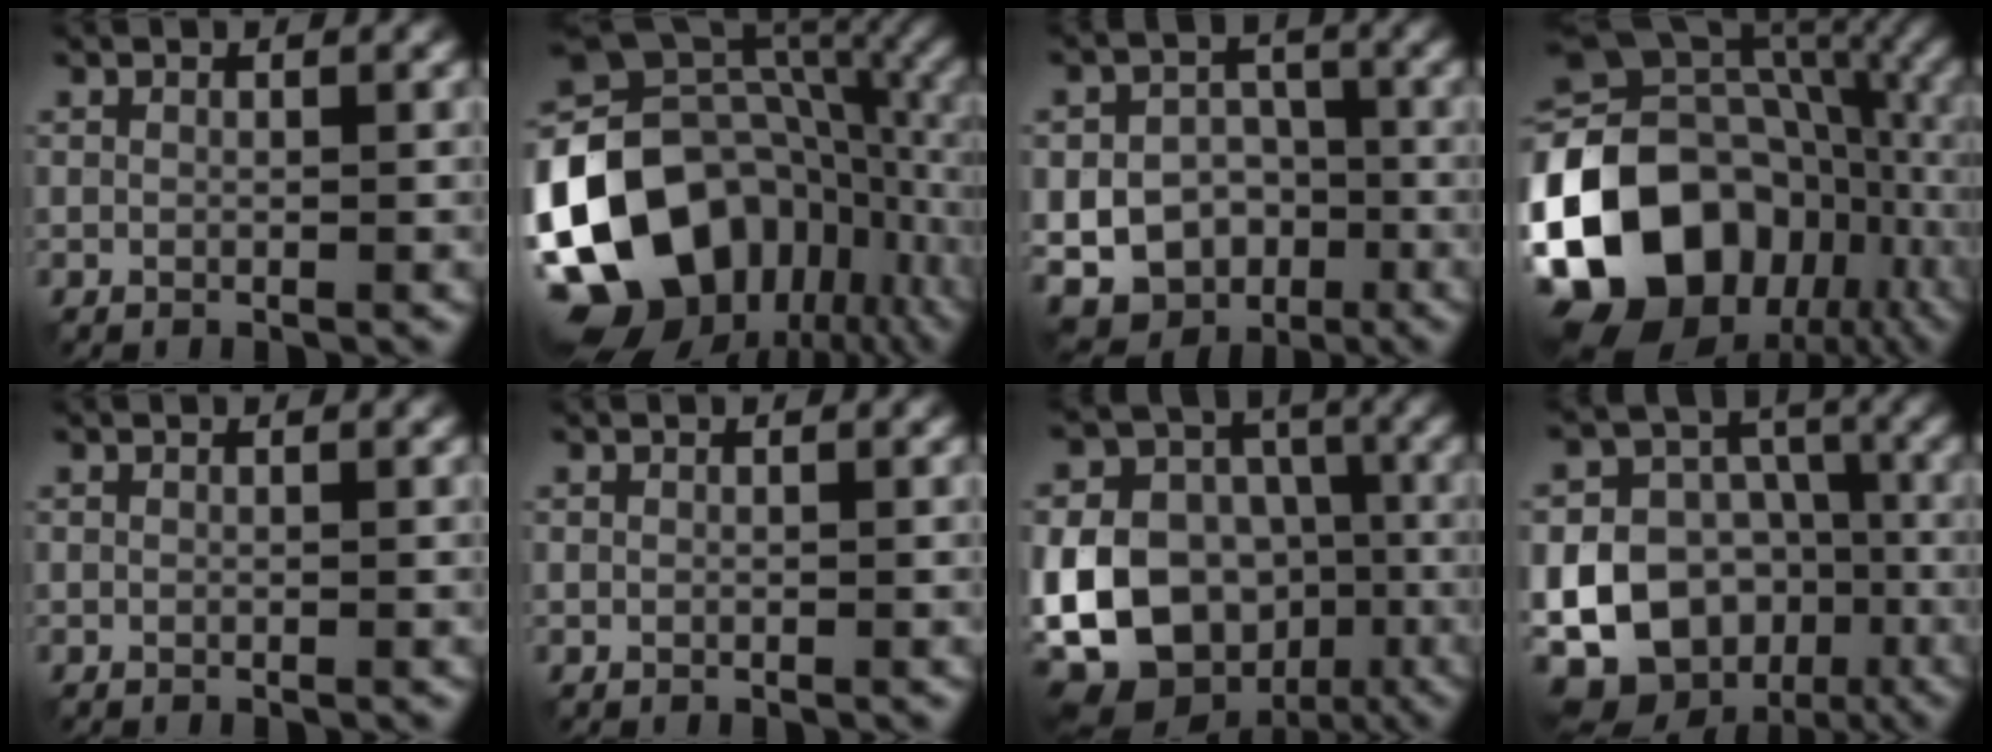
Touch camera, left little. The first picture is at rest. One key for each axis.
{"total": 19.0, "fx": -6.4, "fy": 13.7, "fz": 11.5, "tx": -0.244, "ty": -0.013, "tz": -0.109}
{"total": 11.1, "fx": -3.9, "fy": 9.3, "fz": 4.6, "tx": -0.052, "ty": -0.024, "tz": -0.080}
{"total": 20.7, "fx": -5.8, "fy": 16.2, "fz": 11.5, "tx": -0.245, "ty": -0.014, "tz": -0.097}
{"total": 0.0}
{"total": 0.0}
{"total": 16.6, "fx": -4.9, "fy": 13.0, "fz": 9.1, "tx": -0.188, "ty": -0.017, "tz": -0.096}
{"total": 17.6, "fx": -6.0, "fy": 14.6, "fz": 7.6, "tx": -0.158, "ty": -0.025, "tz": -0.108}